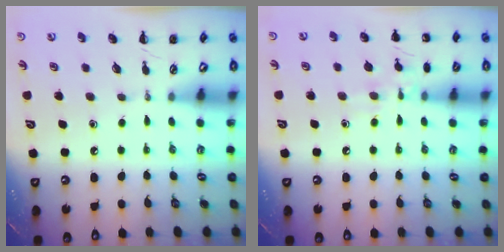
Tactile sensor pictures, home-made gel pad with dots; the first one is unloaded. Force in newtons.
{"total": 8.9, "press": 8.7, "slide": 2.0}